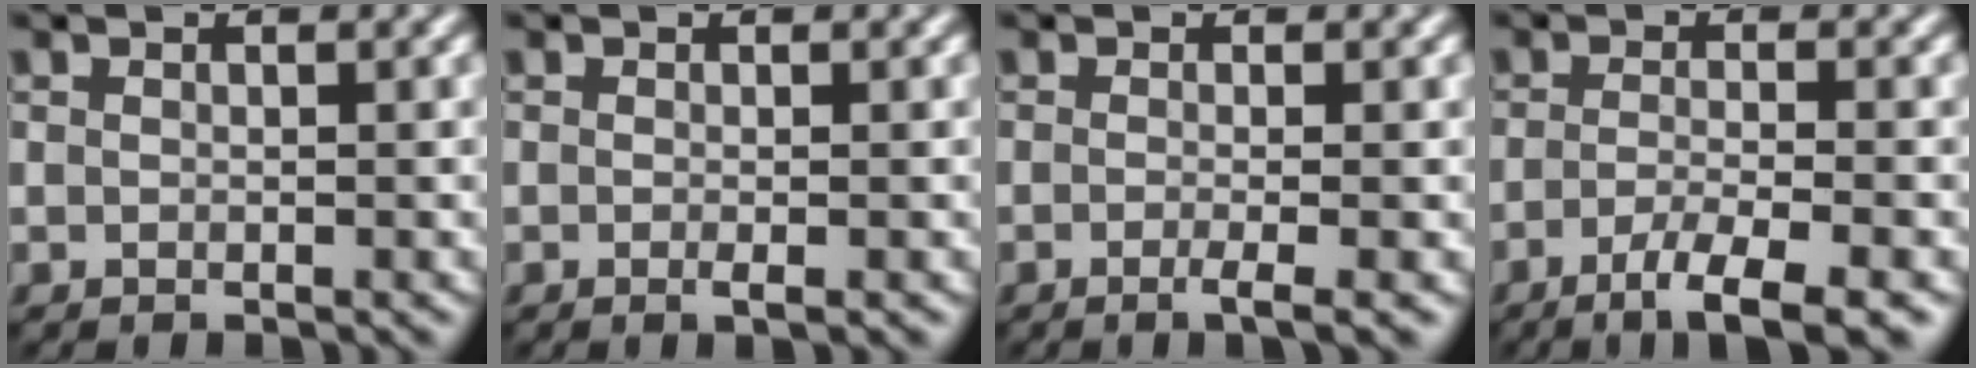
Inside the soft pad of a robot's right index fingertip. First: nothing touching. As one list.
[{"total": 0.9, "force": [-0.2, 0.2, 0.8], "torque": [-0.012, -0.006, -0.004]}, {"total": 2.3, "force": [-0.6, 0.6, 2.1], "torque": [-0.026, -0.006, -0.013]}, {"total": 4.5, "force": [-2.5, 0.9, 3.7], "torque": [-0.061, -0.003, -0.049]}]